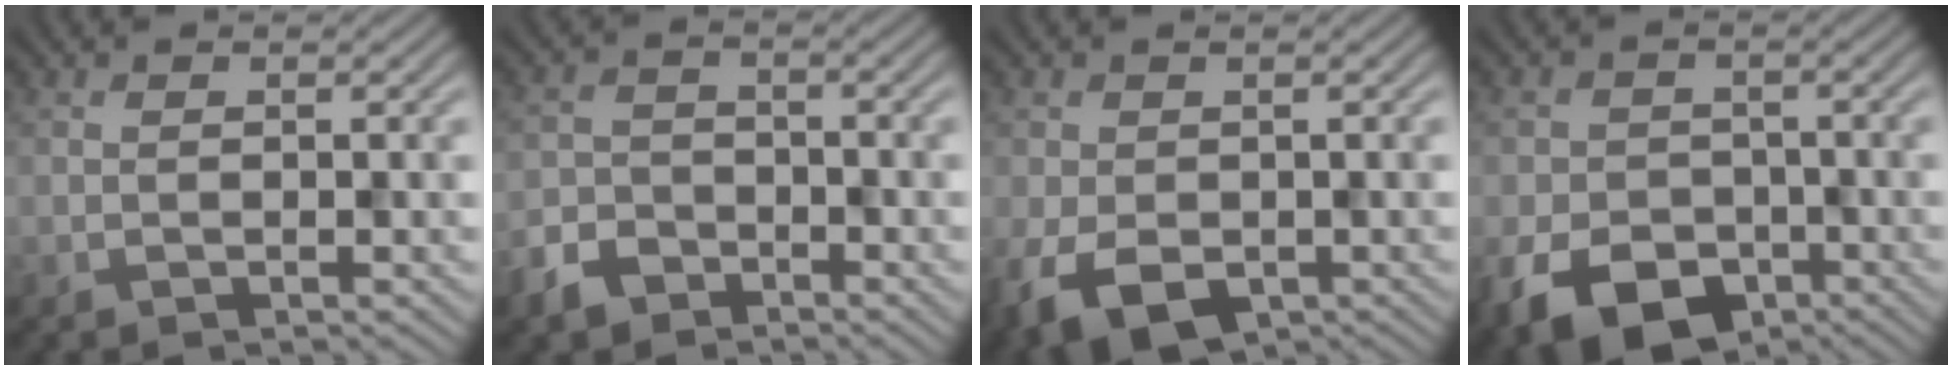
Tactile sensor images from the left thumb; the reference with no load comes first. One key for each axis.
{"total": 4.4, "fx": -3.2, "fy": 2.7, "fz": 1.4, "tx": -0.036, "ty": -0.001, "tz": -0.070}
{"total": 7.2, "fx": -2.7, "fy": 4.7, "fz": 4.7, "tx": -0.112, "ty": -0.021, "tz": -0.043}
{"total": 9.6, "fx": -4.7, "fy": 6.7, "fz": 5.0, "tx": -0.106, "ty": -0.030, "tz": -0.087}